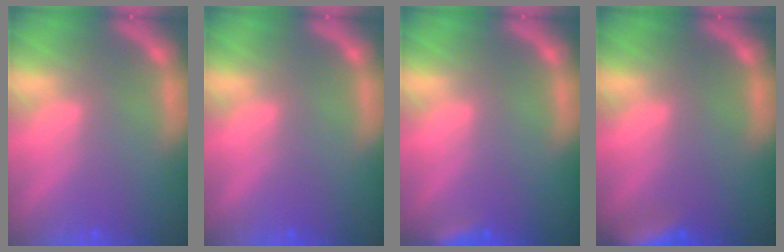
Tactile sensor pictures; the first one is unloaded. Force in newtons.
{"total": 0.0}
{"total": 2.4}
{"total": 5.0}